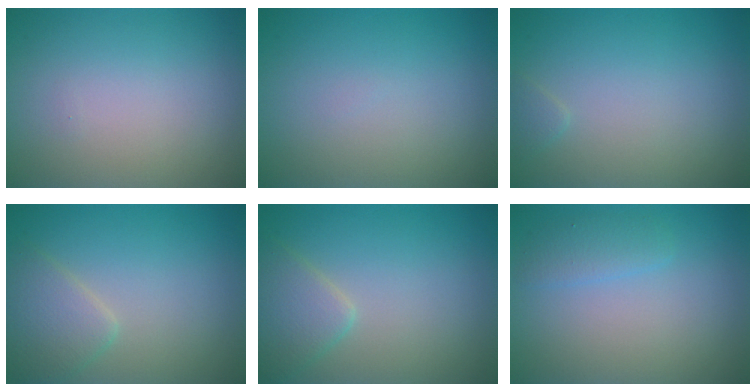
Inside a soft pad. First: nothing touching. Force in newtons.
{"total": 0.0}
{"total": 0.7, "press": 0.7, "slide": 0.0}
{"total": 2.8, "press": 2.8, "slide": 0.1}
{"total": 2.8, "press": 2.8, "slide": 0.1}
{"total": 1.6, "press": 1.6, "slide": 0.1}